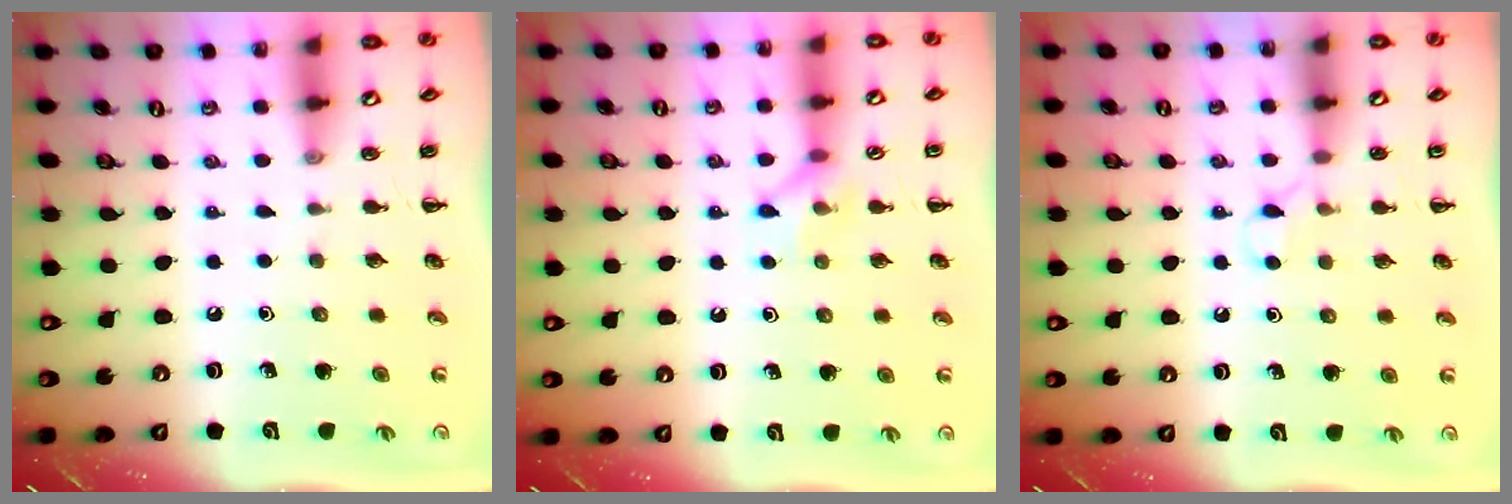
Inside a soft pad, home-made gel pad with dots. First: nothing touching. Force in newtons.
{"total": 6.5, "press": 6.5, "slide": 0.3}
{"total": 3.9, "press": 3.7, "slide": 1.1}